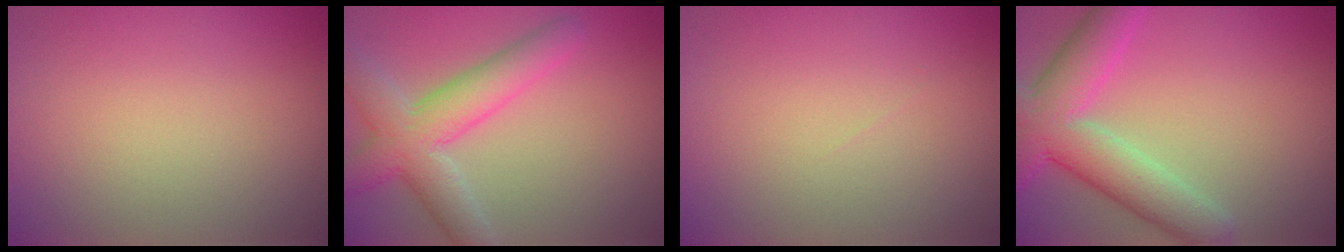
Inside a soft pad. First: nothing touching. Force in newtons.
{"total": 5.8, "press": 5.8, "slide": 0.3}
{"total": 0.0}
{"total": 6.2, "press": 6.2, "slide": 0.5}